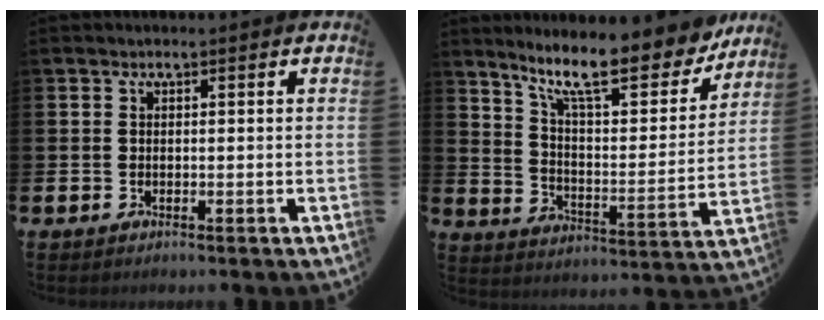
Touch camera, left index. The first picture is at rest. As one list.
[{"total": 12.4, "force": [10.2, 3.1, 6.4], "torque": [-0.135, -0.061, 0.173]}]